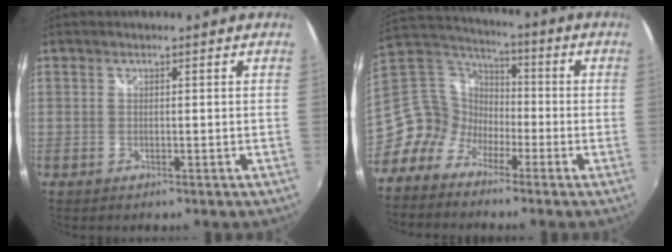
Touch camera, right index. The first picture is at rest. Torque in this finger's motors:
{"motor_torque": [0.02, 0.00, -0.43, -0.21]}